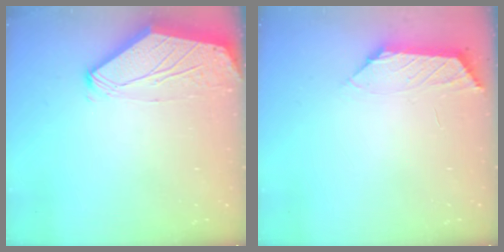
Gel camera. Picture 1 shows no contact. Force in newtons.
{"total": 1.5, "press": 1.5, "slide": 0.5}